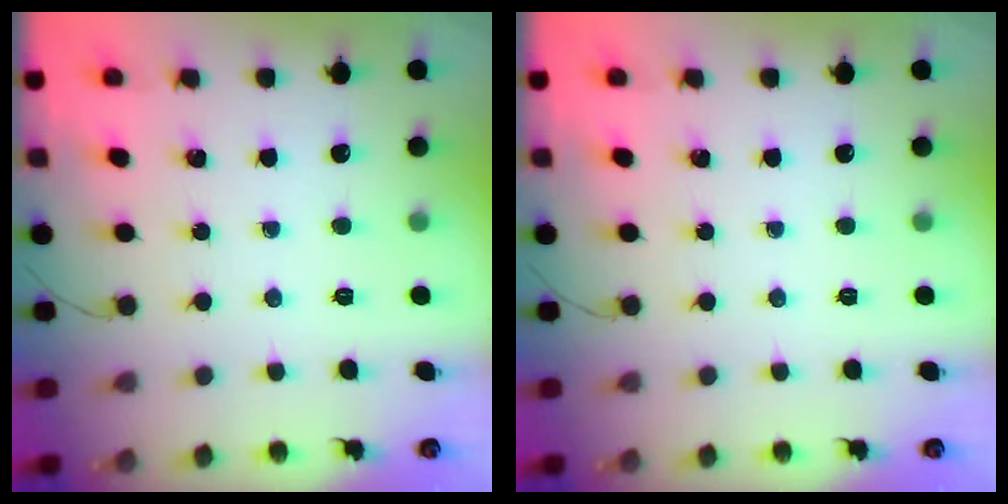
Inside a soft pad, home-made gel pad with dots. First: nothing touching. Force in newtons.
{"total": 0.0}